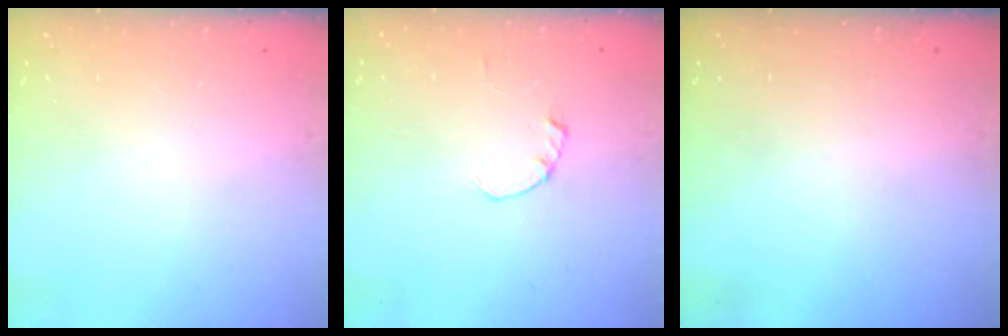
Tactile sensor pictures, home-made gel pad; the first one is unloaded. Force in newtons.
{"total": 0.0}
{"total": 0.0}